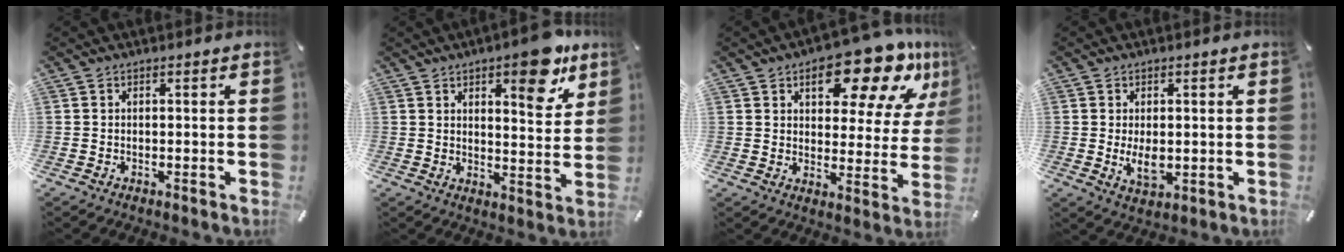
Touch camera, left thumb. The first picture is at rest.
{"total": 11.7, "force": [7.6, 4.3, 7.9], "torque": [-0.090, -0.046, 0.121]}
{"total": 17.4, "force": [11.2, 7.8, 10.7], "torque": [-0.134, -0.068, 0.182]}
{"total": 4.9, "force": [-0.1, 3.0, 3.9], "torque": [-0.085, -0.007, -0.005]}